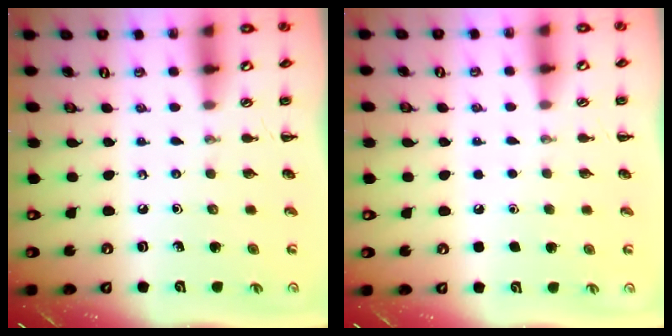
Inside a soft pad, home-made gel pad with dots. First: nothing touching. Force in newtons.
{"total": 1.7, "press": 1.7, "slide": 0.1}